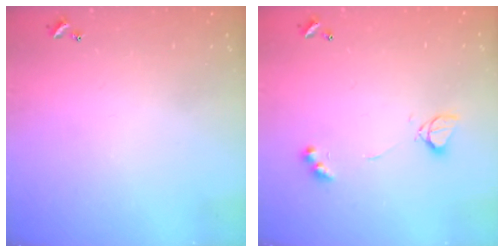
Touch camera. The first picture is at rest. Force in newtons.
{"total": 4.0, "press": 4.0, "slide": 0.8}